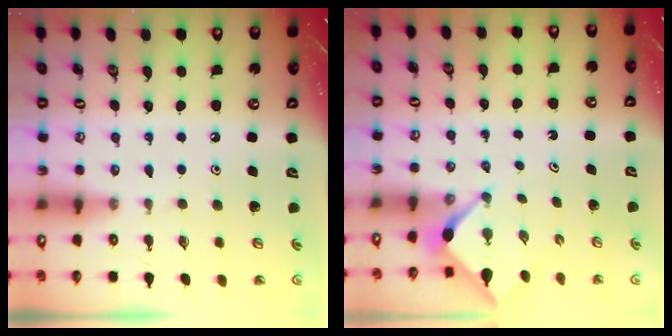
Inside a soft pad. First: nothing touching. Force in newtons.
{"total": 2.5, "press": 2.5, "slide": 0.3}